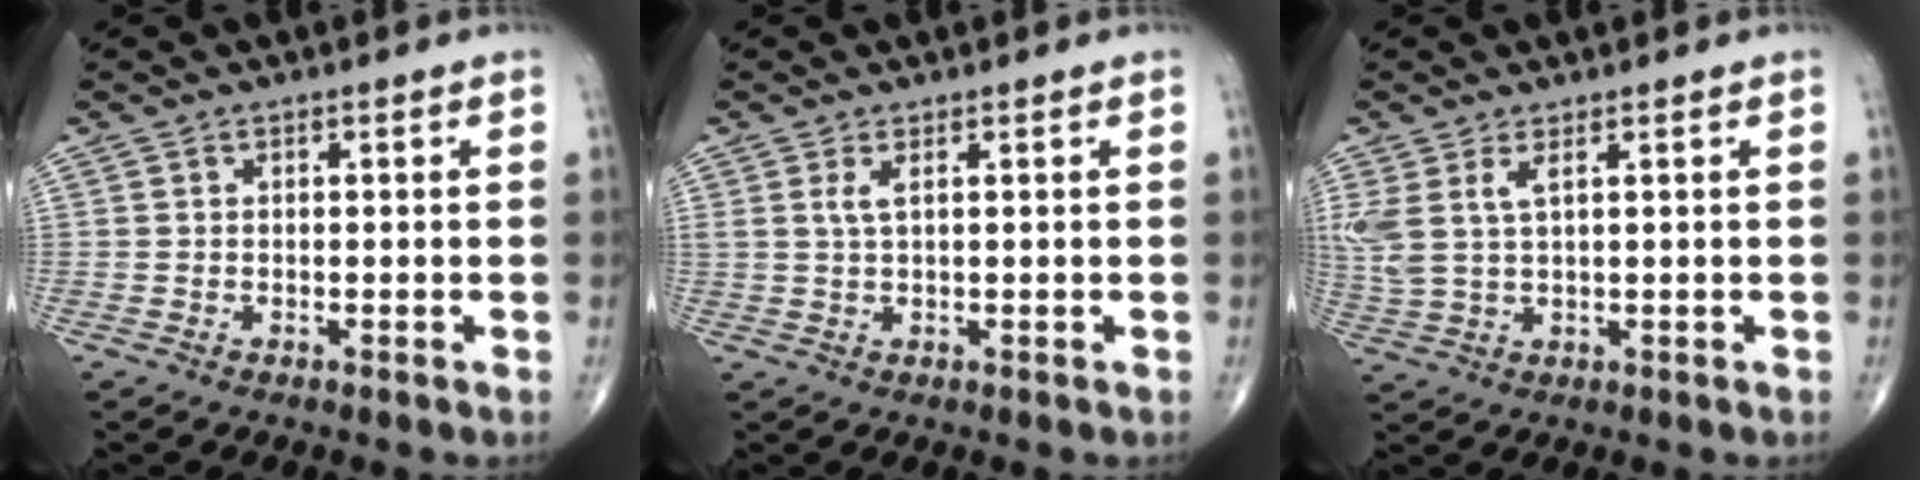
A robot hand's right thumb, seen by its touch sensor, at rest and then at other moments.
{"total": 1.9, "force": [0.8, 0.4, 1.7], "torque": [-0.042, 0.001, 0.022]}
{"total": 5.5, "force": [2.2, 2.0, 4.6], "torque": [-0.124, -0.002, 0.055]}